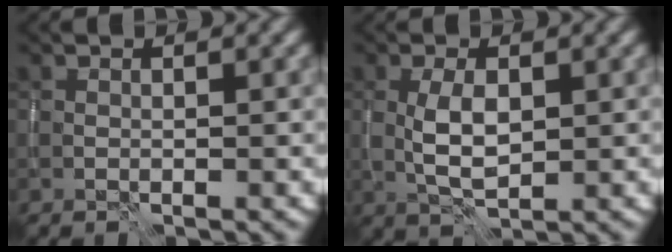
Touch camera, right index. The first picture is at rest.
{"total": 3.4, "force": [0.0, 1.5, 3.0], "torque": [-0.066, 0.000, 0.004]}